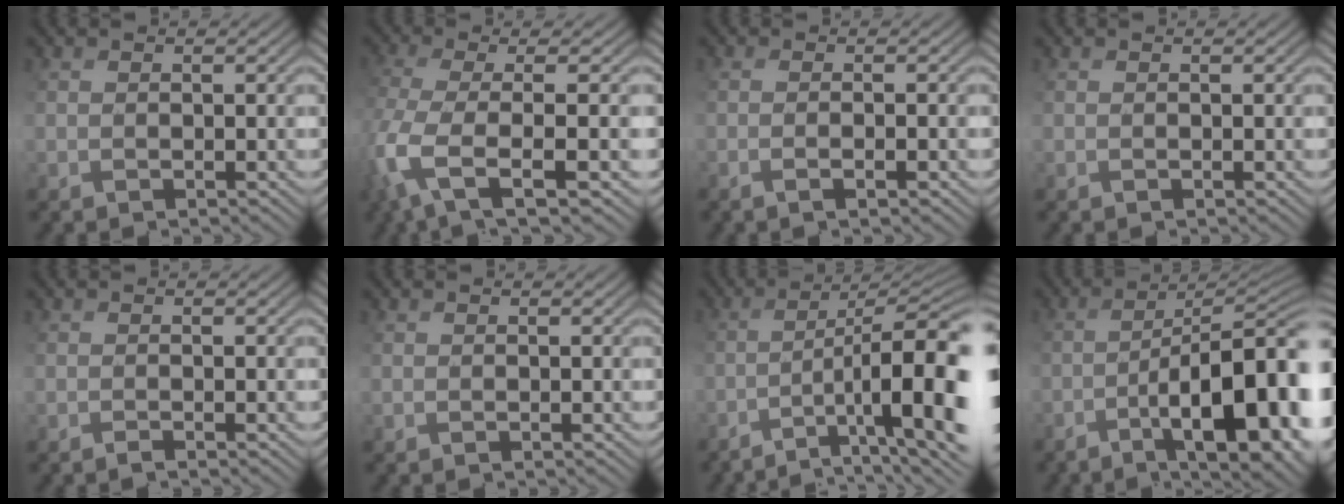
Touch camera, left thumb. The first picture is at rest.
{"total": 8.2, "force": [-2.1, 2.5, 7.5], "torque": [-0.166, -0.011, -0.044]}
{"total": 2.1, "force": [-0.8, 0.1, 2.0], "torque": [-0.029, 0.007, -0.022]}
{"total": 0.0}
{"total": 0.5, "force": [-0.3, -0.4, 0.2], "torque": [0.001, 0.002, -0.006]}
{"total": 0.0}
{"total": 13.7, "force": [-5.2, 3.4, 12.2], "torque": [-0.163, 0.006, -0.068]}
{"total": 16.7, "force": [-7.4, 4.8, 14.2], "torque": [-0.184, 0.002, -0.107]}